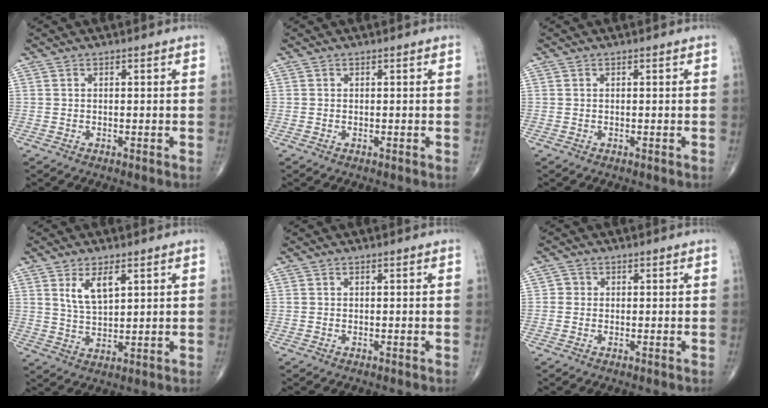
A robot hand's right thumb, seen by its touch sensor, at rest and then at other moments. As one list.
[{"total": 0.0}, {"total": 0.0}, {"total": 6.1, "force": [2.8, 2.6, 4.8], "torque": [-0.083, -0.018, 0.059]}, {"total": 0.0}, {"total": 1.4, "force": [0.0, 1.3, 0.3], "torque": [0.003, 0.004, -0.004]}]